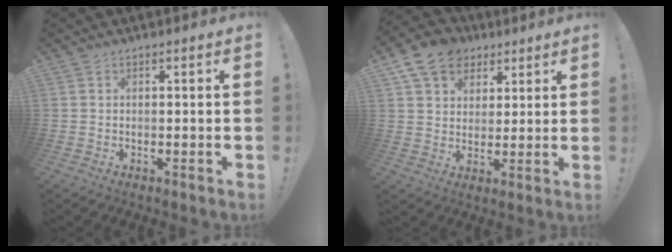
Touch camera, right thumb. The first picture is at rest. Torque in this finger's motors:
{"motor_torque": [-0.50, 0.75, 0.70, 0.58, 0.23]}